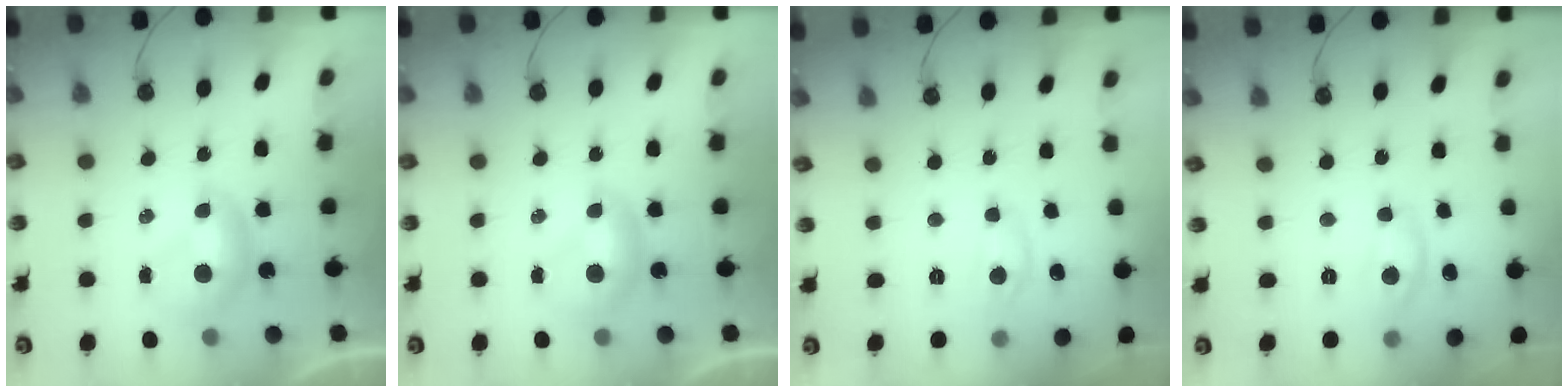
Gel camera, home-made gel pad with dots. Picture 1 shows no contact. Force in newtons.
{"total": 0.0}
{"total": 1.9, "press": 1.9, "slide": 0.2}
{"total": 6.1, "press": 6.1, "slide": 0.5}